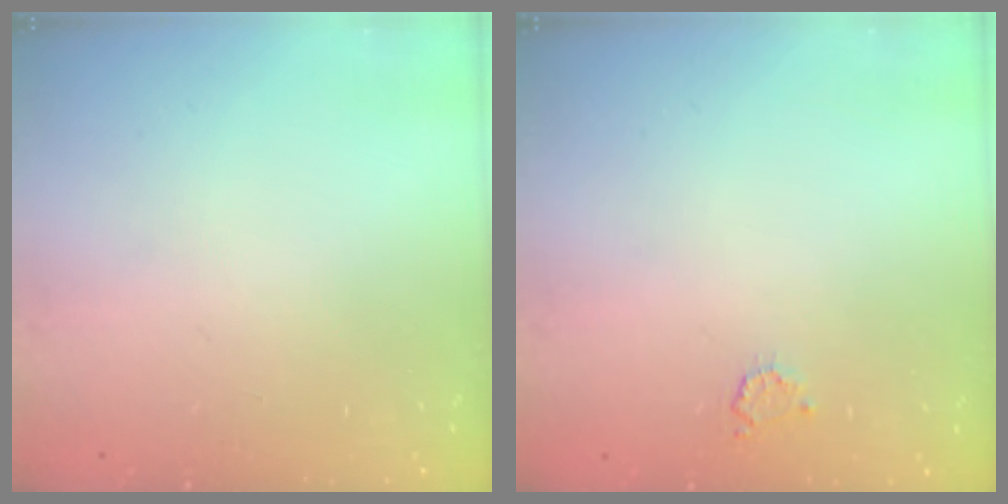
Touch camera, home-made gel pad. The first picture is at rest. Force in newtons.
{"total": 3.5, "press": 3.4, "slide": 0.5}